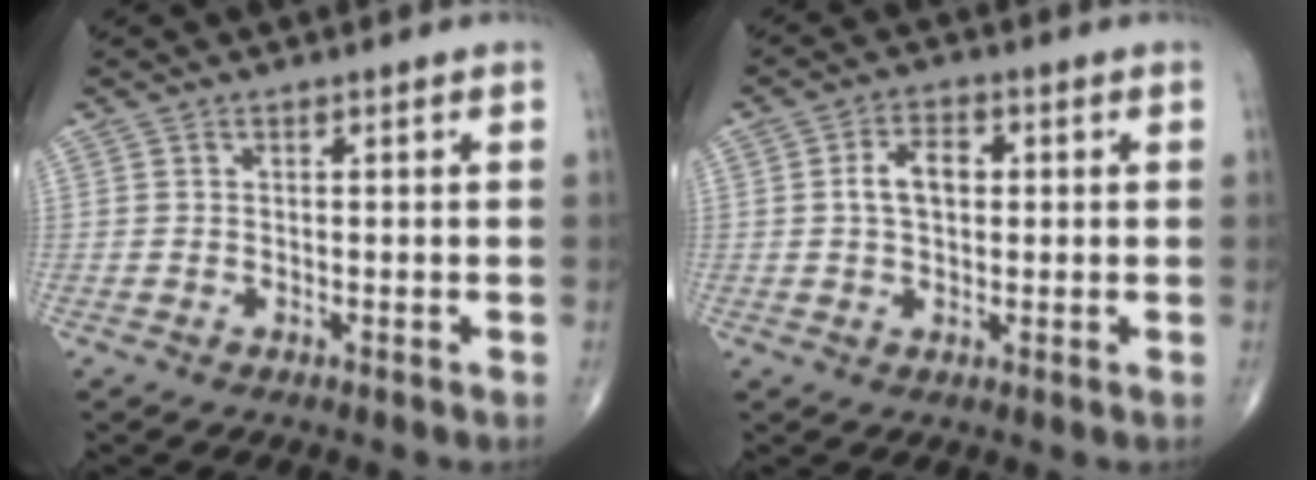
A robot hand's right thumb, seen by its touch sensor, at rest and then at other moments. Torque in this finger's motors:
{"motor_torque": [0.63, 0.78, 0.43, -0.06, 0.01]}